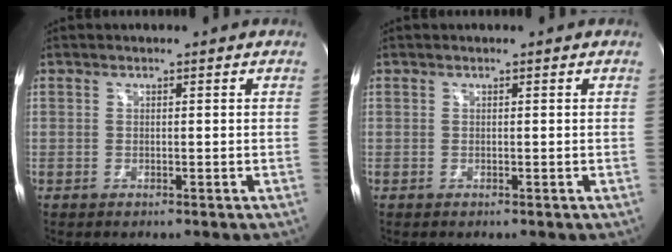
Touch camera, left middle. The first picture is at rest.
{"total": 0.0}